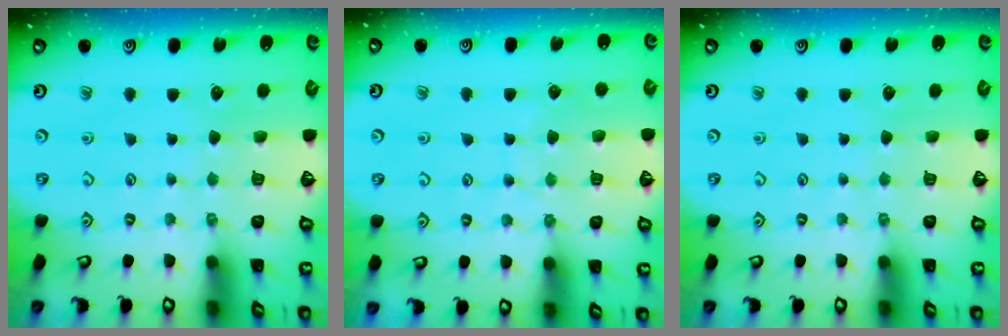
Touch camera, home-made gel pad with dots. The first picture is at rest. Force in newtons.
{"total": 6.6, "press": 6.5, "slide": 0.6}
{"total": 0.0}